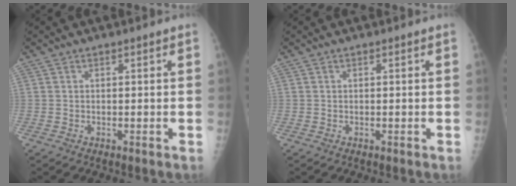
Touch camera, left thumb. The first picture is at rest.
{"total": 0.0}